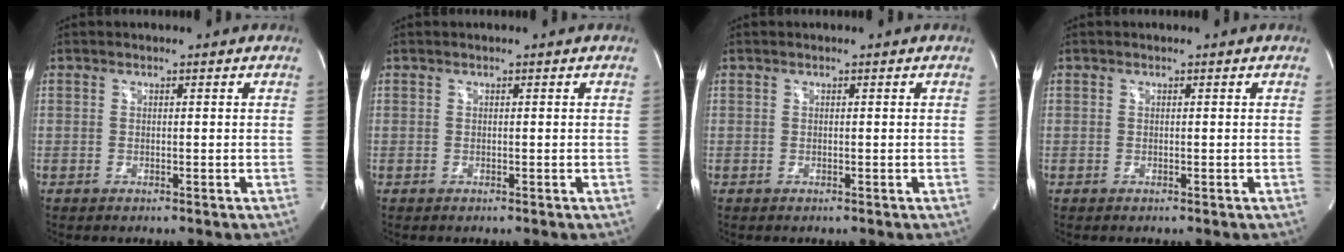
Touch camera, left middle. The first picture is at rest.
{"total": 0.0}
{"total": 0.0}
{"total": 0.0}